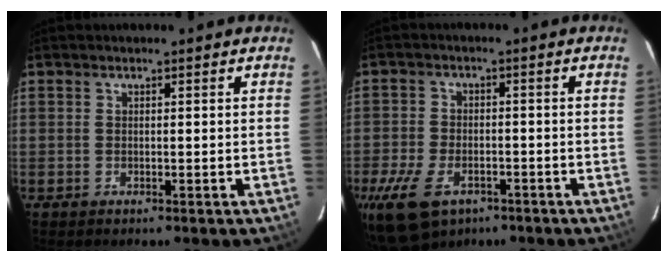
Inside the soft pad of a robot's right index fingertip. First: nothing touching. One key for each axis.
{"total": 11.8, "fx": -7.0, "fy": 6.8, "fz": 6.6, "tx": -0.163, "ty": -0.022, "tz": -0.122}